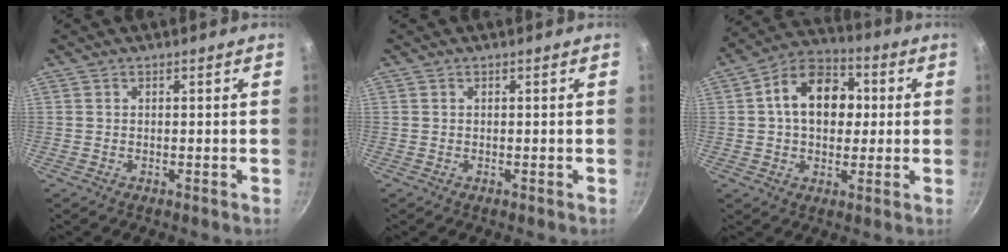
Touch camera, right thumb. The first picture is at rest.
{"total": 0.0}
{"total": 13.9, "force": [1.8, 10.0, 9.5], "torque": [-0.111, 0.022, 0.011]}